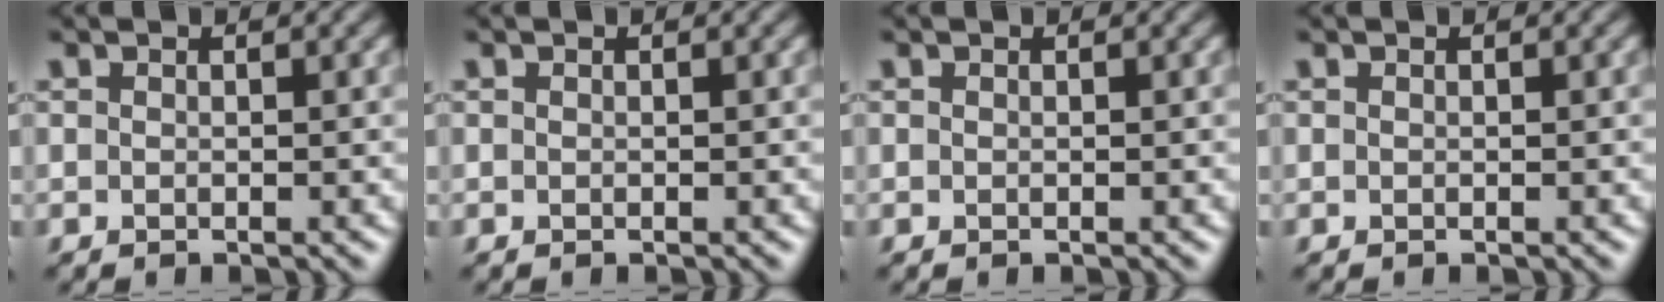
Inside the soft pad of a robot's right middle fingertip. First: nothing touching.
{"total": 0.0}
{"total": 0.0}
{"total": 0.0}